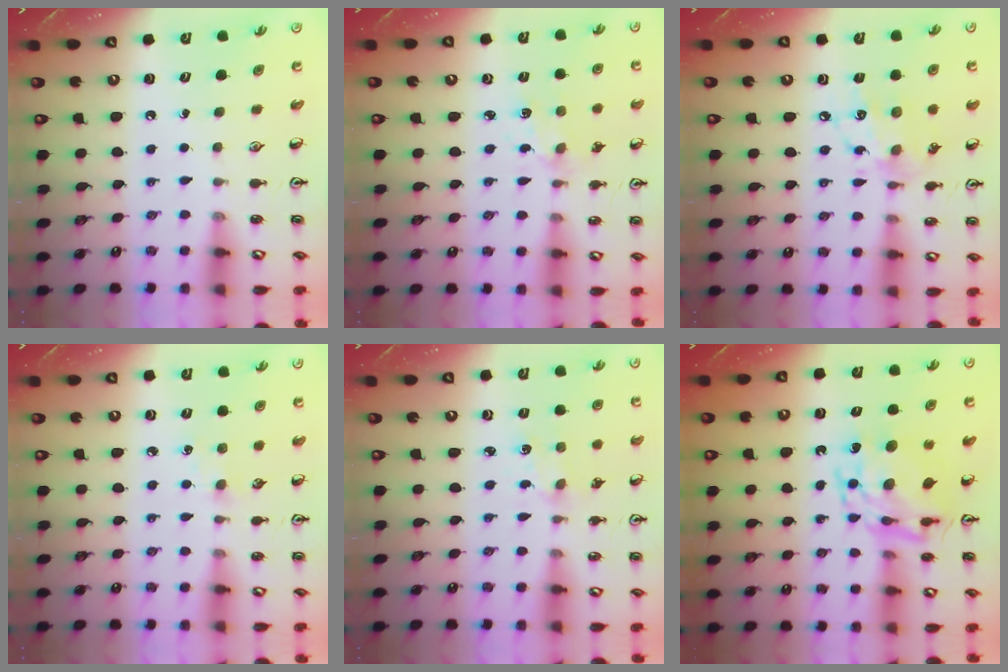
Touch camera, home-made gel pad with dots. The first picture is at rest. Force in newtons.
{"total": 2.4, "press": 2.3, "slide": 0.4}
{"total": 11.8, "press": 11.8, "slide": 0.7}
{"total": 3.0, "press": 2.9, "slide": 0.4}
{"total": 2.5, "press": 2.4, "slide": 0.4}
{"total": 12.7, "press": 12.6, "slide": 1.6}